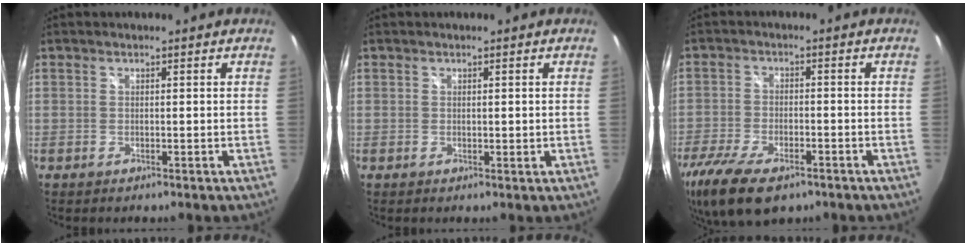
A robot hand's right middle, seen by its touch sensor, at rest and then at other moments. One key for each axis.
{"total": 0.7, "fx": 0.7, "fy": 0.1, "fz": 0.2, "tx": 0.000, "ty": 0.001, "tz": 0.010}
{"total": 15.1, "fx": -9.7, "fy": 6.6, "fz": 9.5, "tx": -0.222, "ty": -0.047, "tz": -0.167}